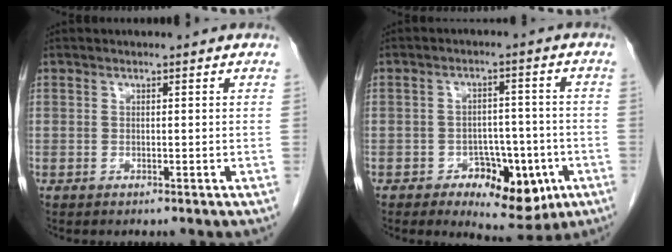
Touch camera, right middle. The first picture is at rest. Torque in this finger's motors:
{"motor_torque": [-0.18, -0.31, 0.19, 0.02]}